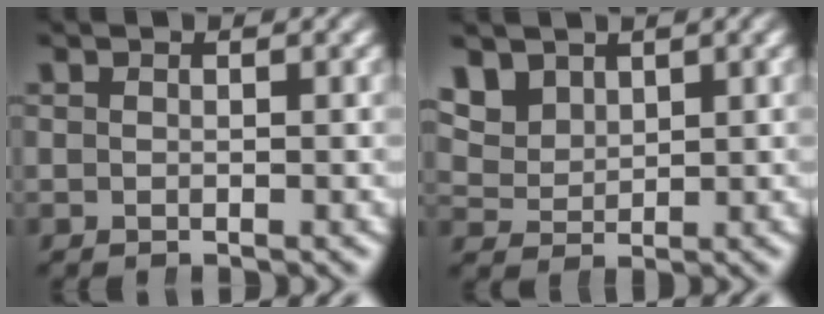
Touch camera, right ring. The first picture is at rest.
{"total": 4.6, "force": [2.1, 3.7, 1.6], "torque": [-0.051, -0.002, 0.044]}